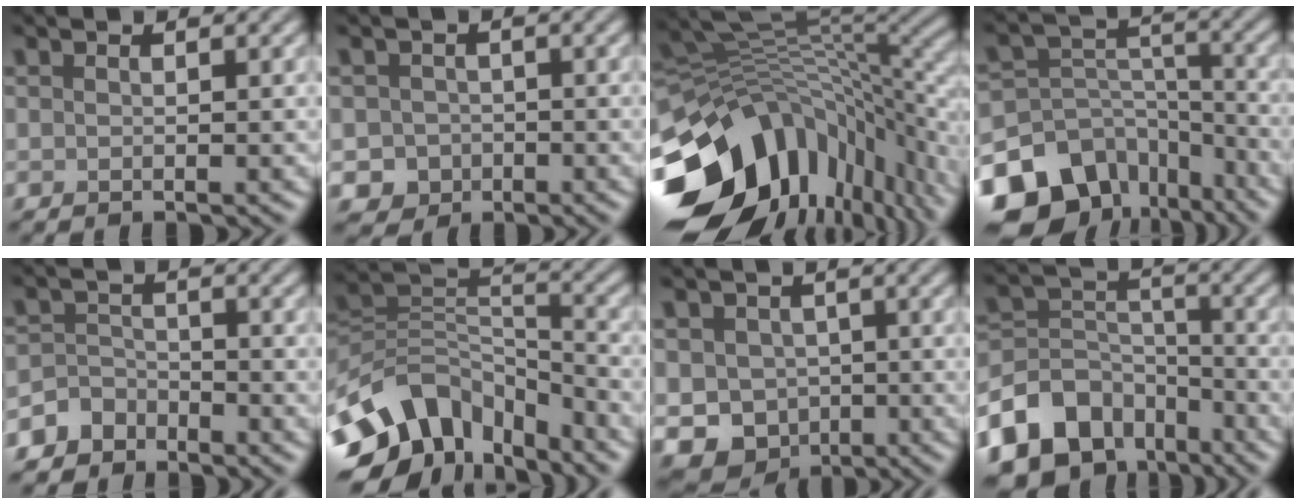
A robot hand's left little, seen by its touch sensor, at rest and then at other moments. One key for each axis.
{"total": 2.5, "fx": -0.8, "fy": 2.3, "fz": 0.4, "tx": 0.003, "ty": -0.002, "tz": -0.015}
{"total": 15.8, "fx": -6.3, "fy": 9.8, "fz": 10.7, "tx": -0.210, "ty": -0.015, "tz": -0.098}
{"total": 15.0, "fx": -10.2, "fy": 9.9, "fz": 4.9, "tx": -0.129, "ty": -0.018, "tz": -0.141}
{"total": 3.9, "fx": -3.2, "fy": 2.3, "fz": 0.0, "tx": 0.027, "ty": 0.006, "tz": -0.067}
{"total": 11.0, "fx": -6.8, "fy": 6.9, "fz": 5.2, "tx": -0.102, "ty": 0.011, "tz": -0.133}
{"total": 9.8, "fx": -3.2, "fy": 8.7, "fz": 3.2, "tx": -0.050, "ty": -0.033, "tz": -0.070}
{"total": 11.0, "fx": -7.2, "fy": 7.1, "fz": 4.2, "tx": -0.073, "ty": 0.011, "tz": -0.136}